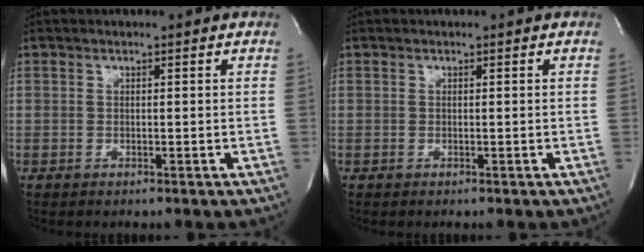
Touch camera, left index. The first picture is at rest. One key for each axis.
{"total": 0.0}